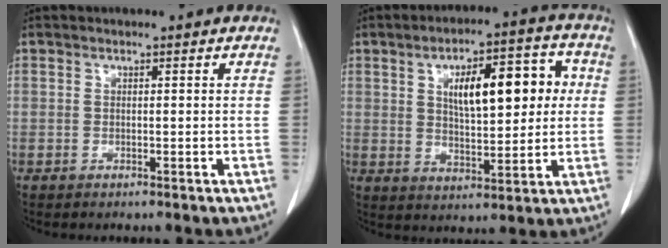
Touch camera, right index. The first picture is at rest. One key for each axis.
{"total": 13.1, "fx": 3.0, "fy": 4.7, "fz": 11.8, "tx": -0.174, "ty": 0.028, "tz": 0.049}